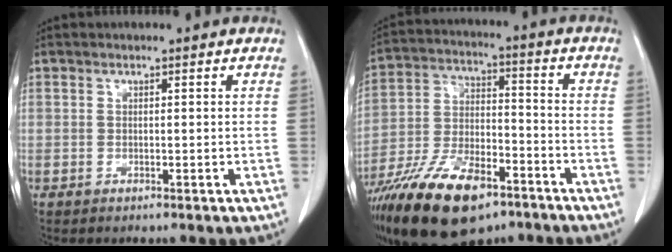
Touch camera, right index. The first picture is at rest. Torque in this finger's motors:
{"motor_torque": [1.14, -0.99, 1.05, 0.21]}